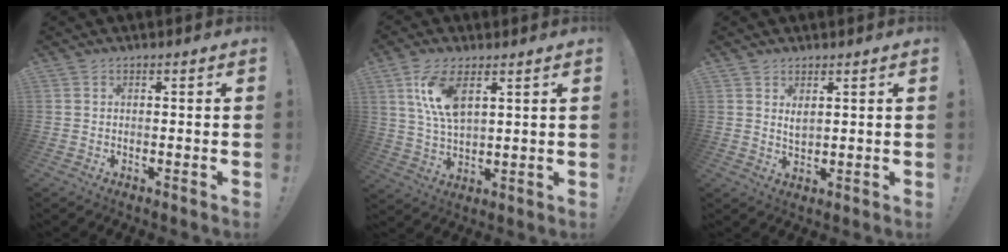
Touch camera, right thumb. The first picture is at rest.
{"total": 10.6, "force": [4.9, 4.7, 8.2], "torque": [-0.162, -0.014, 0.086]}
{"total": 2.8, "force": [2.0, 1.0, 1.7], "torque": [-0.014, -0.016, 0.031]}